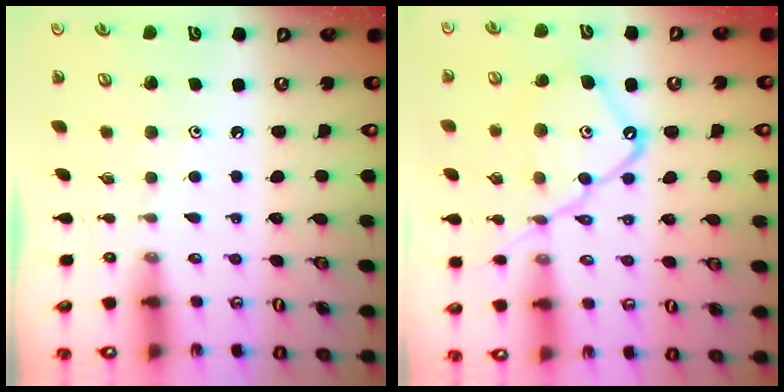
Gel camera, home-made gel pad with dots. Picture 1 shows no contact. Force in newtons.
{"total": 16.5, "press": 16.4, "slide": 1.6}